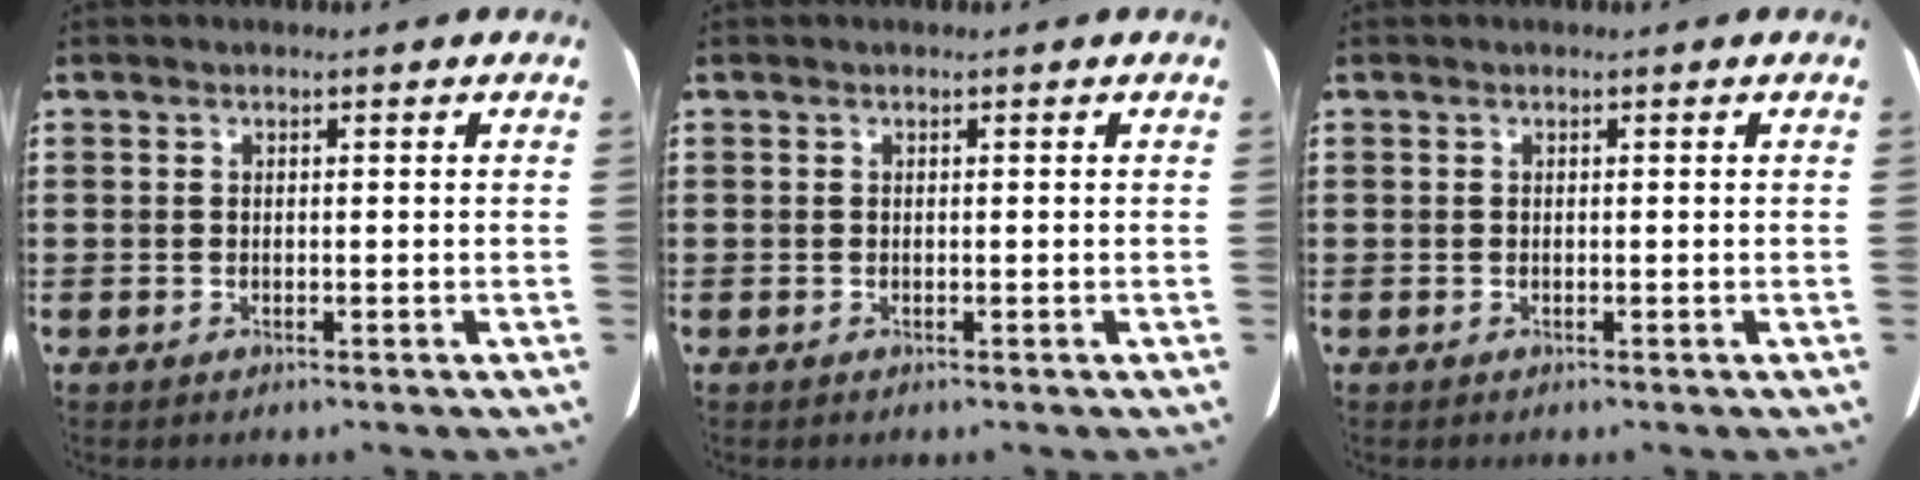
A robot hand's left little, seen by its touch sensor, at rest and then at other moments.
{"total": 0.0}
{"total": 0.0}